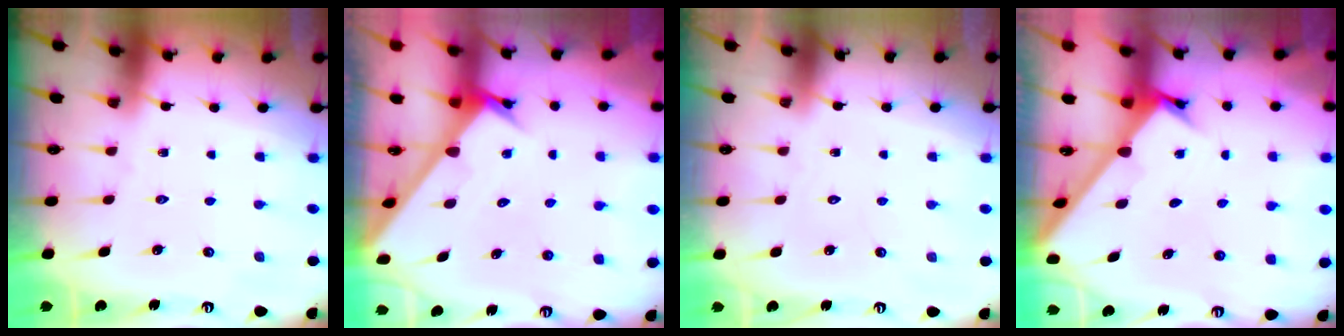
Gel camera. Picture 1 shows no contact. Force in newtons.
{"total": 2.8, "press": 2.8, "slide": 0.1}
{"total": 1.8, "press": 1.8, "slide": 0.1}
{"total": 2.1, "press": 2.1, "slide": 0.1}